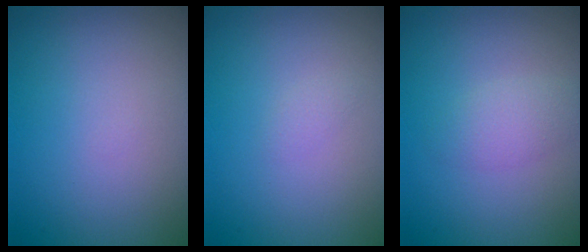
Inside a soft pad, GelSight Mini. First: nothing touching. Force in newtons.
{"total": 0.6, "press": 0.6, "slide": 0.0}
{"total": 1.9, "press": 1.9, "slide": 0.0}